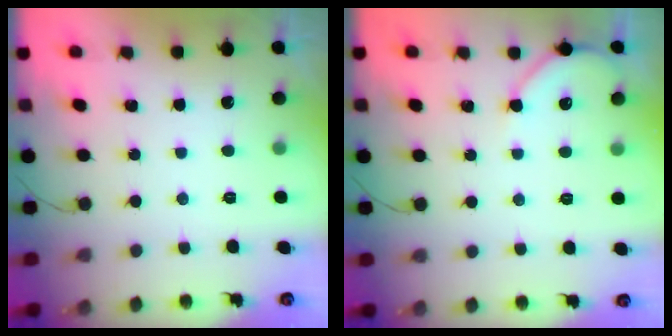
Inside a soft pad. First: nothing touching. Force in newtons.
{"total": 5.9, "press": 5.8, "slide": 0.9}